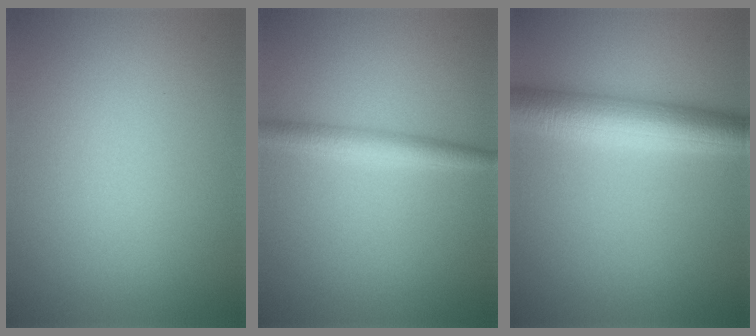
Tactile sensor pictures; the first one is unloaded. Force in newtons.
{"total": 2.5, "press": 2.5, "slide": 0.1}
{"total": 5.9, "press": 5.9, "slide": 0.1}